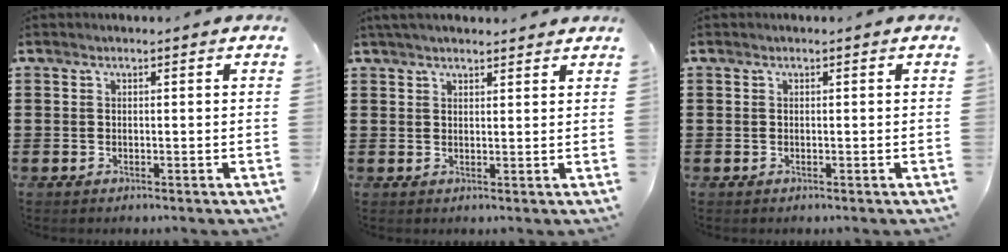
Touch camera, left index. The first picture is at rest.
{"total": 2.5, "force": [2.3, 0.4, 0.9], "torque": [-0.021, 0.003, 0.045]}
{"total": 0.0}